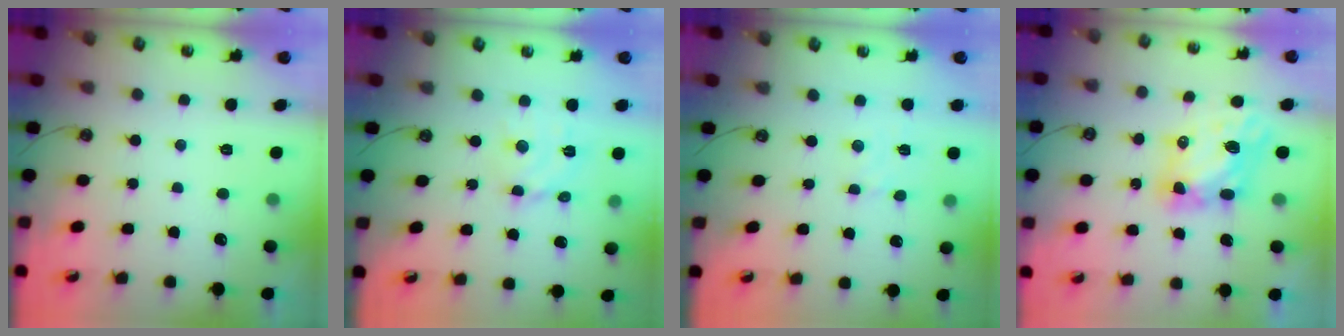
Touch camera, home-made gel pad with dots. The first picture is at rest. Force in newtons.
{"total": 7.9, "press": 7.9, "slide": 0.4}
{"total": 2.4, "press": 2.4, "slide": 0.4}
{"total": 6.7, "press": 6.7, "slide": 0.5}